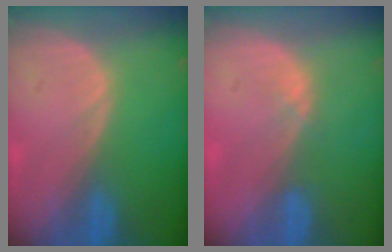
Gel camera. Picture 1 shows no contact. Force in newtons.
{"total": 1.3, "press": 1.1, "slide": 0.8}